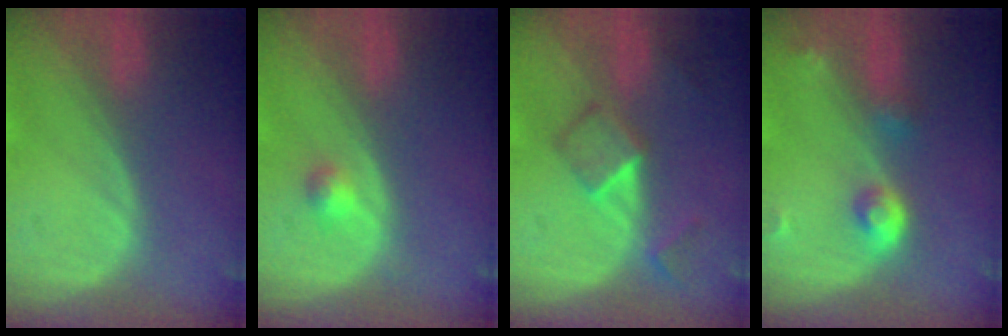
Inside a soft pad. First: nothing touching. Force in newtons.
{"total": 1.8, "press": 1.6, "slide": 0.9}
{"total": 5.3, "press": 4.7, "slide": 2.5}
{"total": 4.0, "press": 3.9, "slide": 0.9}